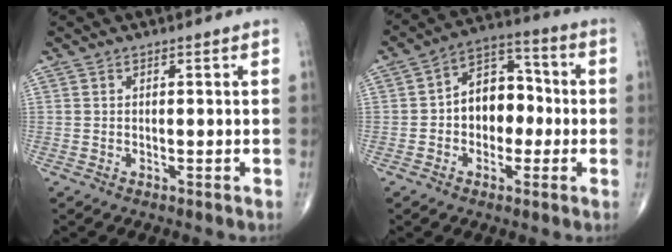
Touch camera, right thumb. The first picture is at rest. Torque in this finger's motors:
{"motor_torque": [0.10, 0.34, 0.74, 0.07, 0.20]}